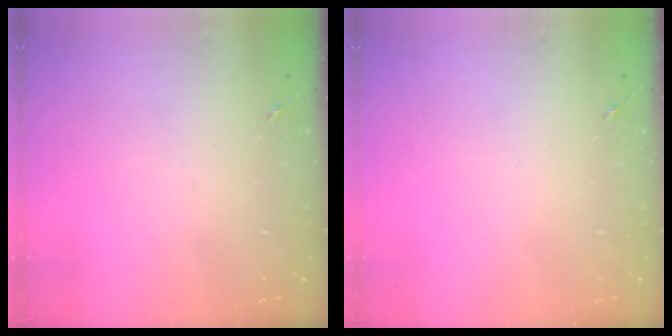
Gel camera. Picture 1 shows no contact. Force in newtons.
{"total": 0.0}